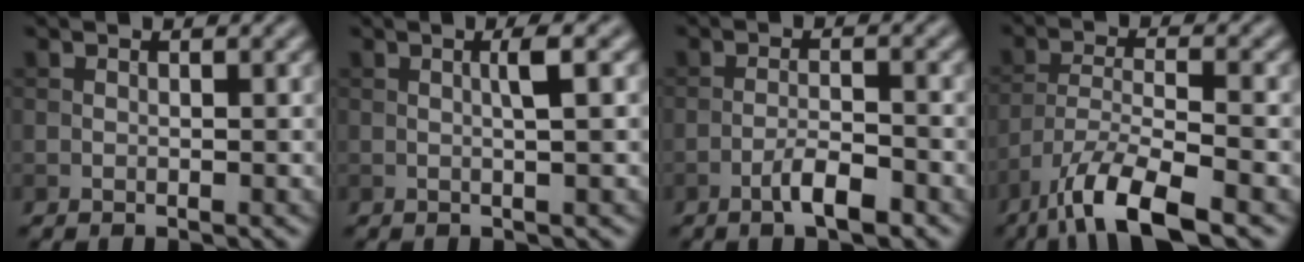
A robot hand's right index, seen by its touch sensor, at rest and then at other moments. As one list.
[{"total": 2.1, "force": [0.3, 0.3, 2.1], "torque": [-0.035, 0.007, 0.001]}, {"total": 3.3, "force": [-2.0, 0.7, 2.5], "torque": [-0.045, 0.007, -0.040]}, {"total": 8.0, "force": [-5.5, 2.0, 5.5], "torque": [-0.099, -0.003, -0.106]}]